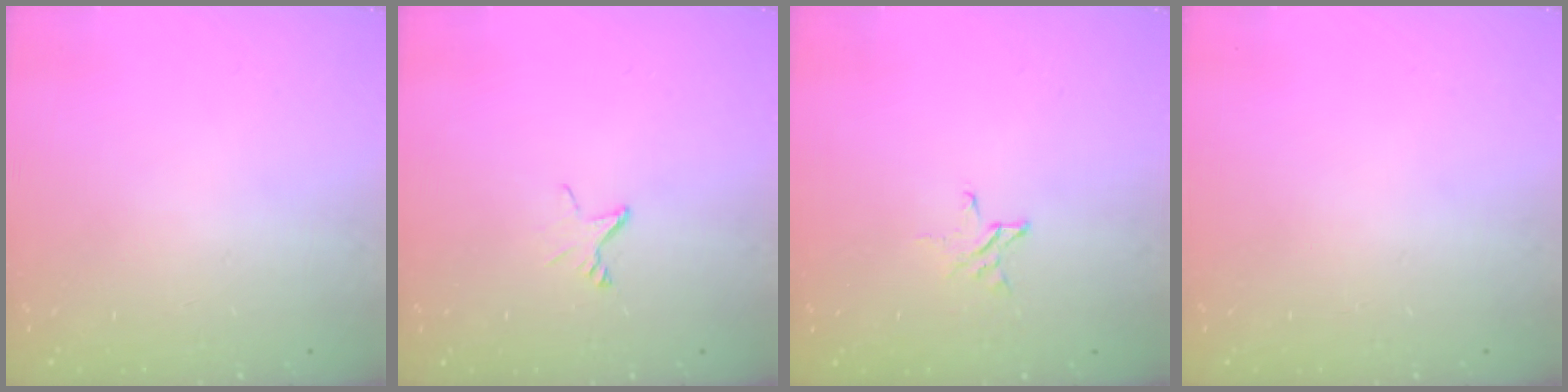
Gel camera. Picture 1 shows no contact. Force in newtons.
{"total": 2.3, "press": 2.3, "slide": 0.2}
{"total": 4.0, "press": 3.9, "slide": 0.3}
{"total": 0.0}